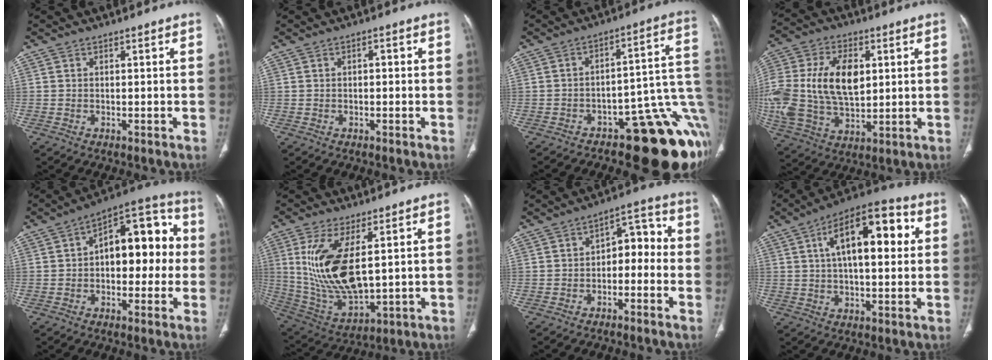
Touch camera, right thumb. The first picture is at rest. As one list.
[{"total": 1.2, "force": [0.1, 0.7, 1.0], "torque": [-0.013, 0.003, -0.002]}, {"total": 19.5, "force": [-8.2, 7.5, 16.0], "torque": [-0.095, 0.081, -0.104]}, {"total": 23.1, "force": [3.0, 14.2, 17.9], "torque": [-0.394, -0.003, 0.062]}, {"total": 16.7, "force": [0.9, 9.4, 13.7], "torque": [-0.144, 0.048, 0.004]}, {"total": 16.5, "force": [3.6, 6.9, 14.6], "torque": [-0.294, -0.025, 0.091]}, {"total": 7.7, "force": [-1.8, 5.0, 5.6], "torque": [-0.047, 0.047, -0.037]}, {"total": 17.3, "force": [4.3, 7.7, 14.9], "torque": [-0.209, 0.020, 0.059]}]